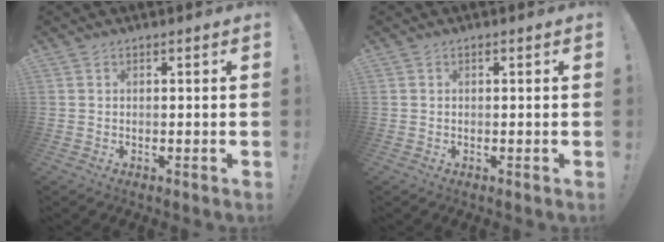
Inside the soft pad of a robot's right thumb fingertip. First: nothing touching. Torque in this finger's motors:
{"motor_torque": [0.05, -0.02, 0.25, -0.24, -0.03]}